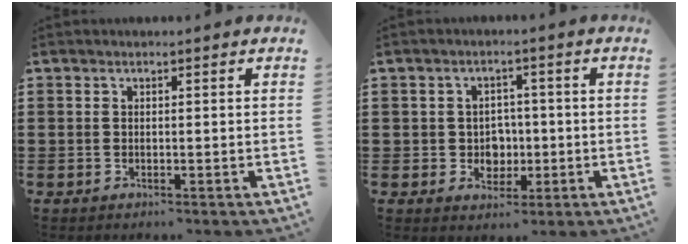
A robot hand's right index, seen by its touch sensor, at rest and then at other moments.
{"total": 3.6, "force": [-0.2, 3.4, 1.2], "torque": [-0.031, 0.002, -0.007]}